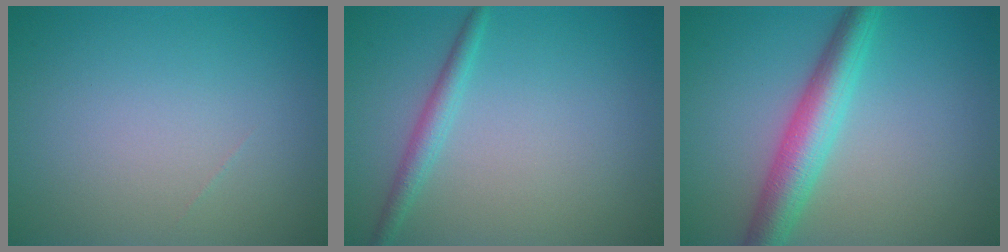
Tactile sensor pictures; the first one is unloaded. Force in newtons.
{"total": 1.9, "press": 1.9, "slide": 0.2}
{"total": 5.0, "press": 5.0, "slide": 0.1}